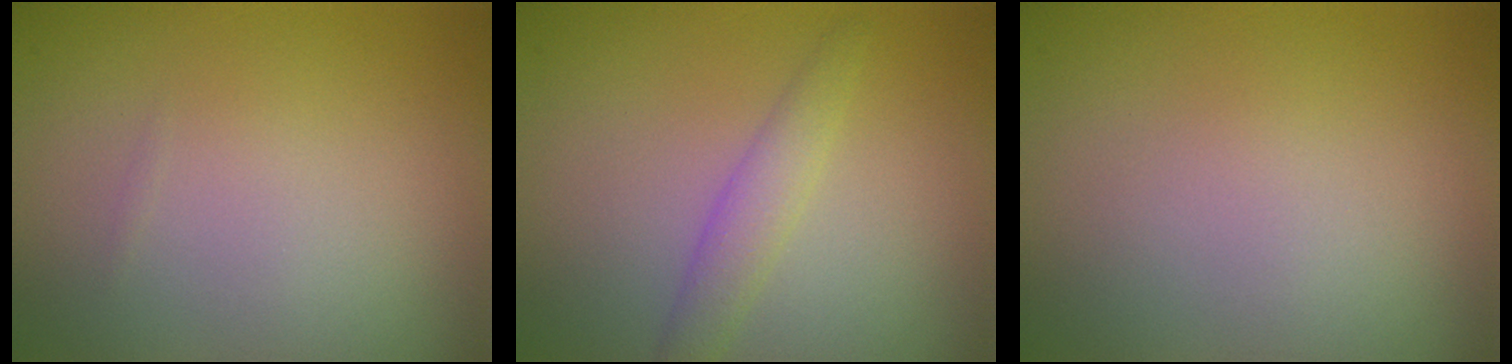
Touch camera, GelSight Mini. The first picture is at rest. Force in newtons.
{"total": 2.0, "press": 2.0, "slide": 0.0}
{"total": 0.0}